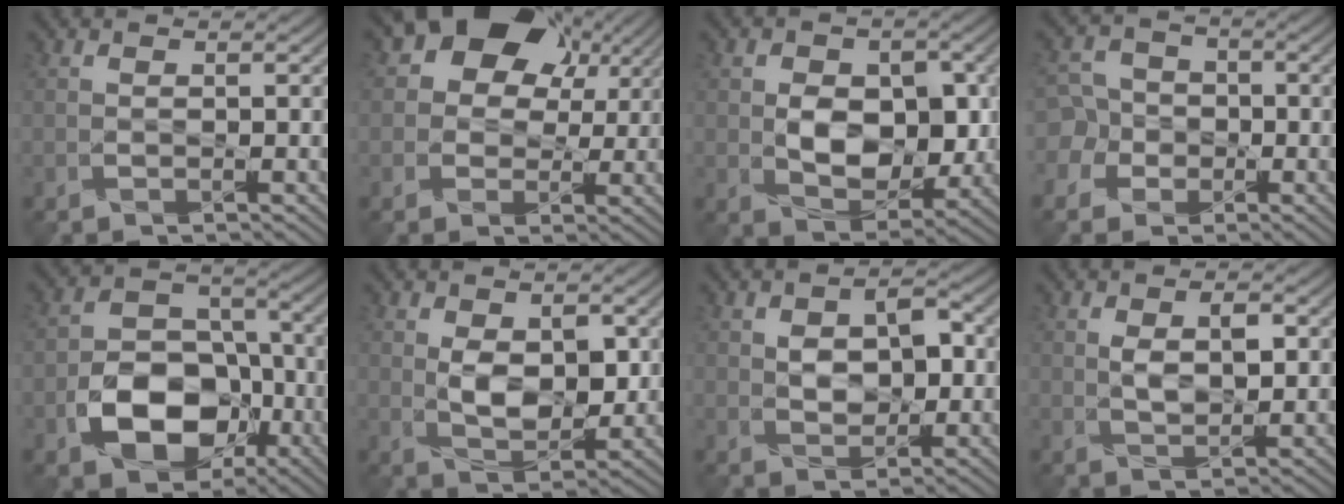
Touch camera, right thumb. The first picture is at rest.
{"total": 12.4, "force": [5.5, 8.9, 6.7], "torque": [-0.118, 0.019, 0.080]}
{"total": 7.9, "force": [-0.2, 5.5, 5.7], "torque": [-0.098, -0.007, -0.004]}
{"total": 6.9, "force": [-1.8, 6.4, 1.7], "torque": [-0.058, 0.003, -0.059]}
{"total": 11.8, "force": [-4.3, 8.3, 7.2], "torque": [-0.133, -0.014, -0.081]}
{"total": 6.1, "force": [0.7, 3.7, 4.8], "torque": [-0.087, -0.008, 0.019]}
{"total": 5.2, "force": [0.5, 3.4, 3.9], "torque": [-0.063, 0.000, 0.005]}
{"total": 3.9, "force": [0.7, 2.1, 3.2], "torque": [-0.064, -0.004, 0.016]}